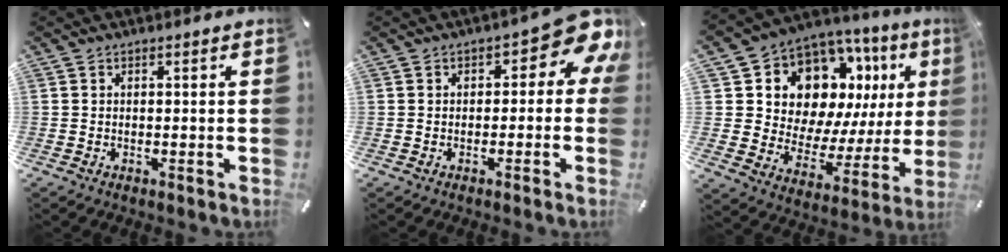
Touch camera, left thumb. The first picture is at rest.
{"total": 9.2, "force": [3.7, 4.5, 7.1], "torque": [-0.083, -0.030, 0.061]}
{"total": 13.2, "force": [7.6, 9.4, 5.1], "torque": [-0.084, -0.081, 0.142]}